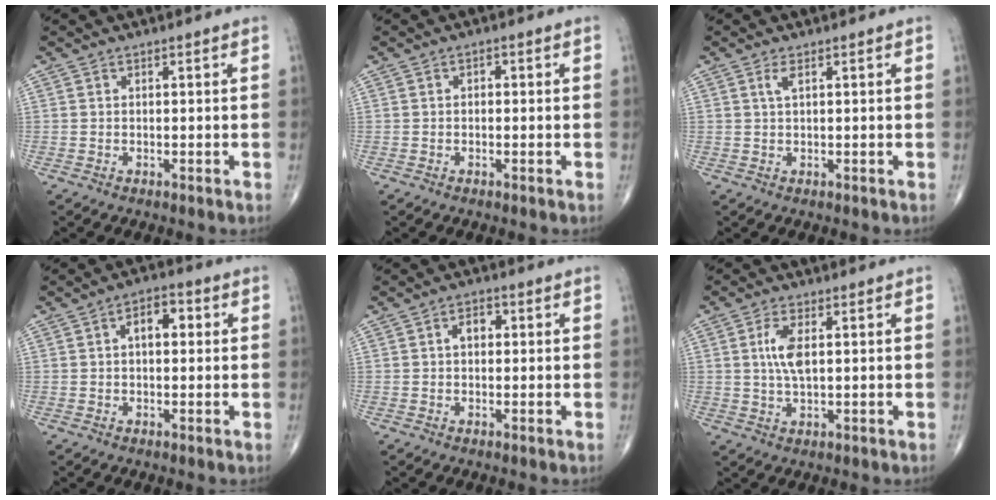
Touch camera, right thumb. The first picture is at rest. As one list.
[{"total": 0.8, "force": [-0.1, 0.6, 0.6], "torque": [0.002, 0.003, -0.006]}, {"total": 1.5, "force": [0.6, 0.4, 1.3], "torque": [-0.033, 0.003, 0.015]}, {"total": 5.3, "force": [0.9, 2.9, 4.3], "torque": [-0.051, 0.016, 0.006]}, {"total": 2.9, "force": [0.4, 2.0, 2.1], "torque": [-0.025, 0.012, 0.003]}, {"total": 5.3, "force": [0.9, 2.2, 4.7], "torque": [-0.098, -0.001, 0.017]}]